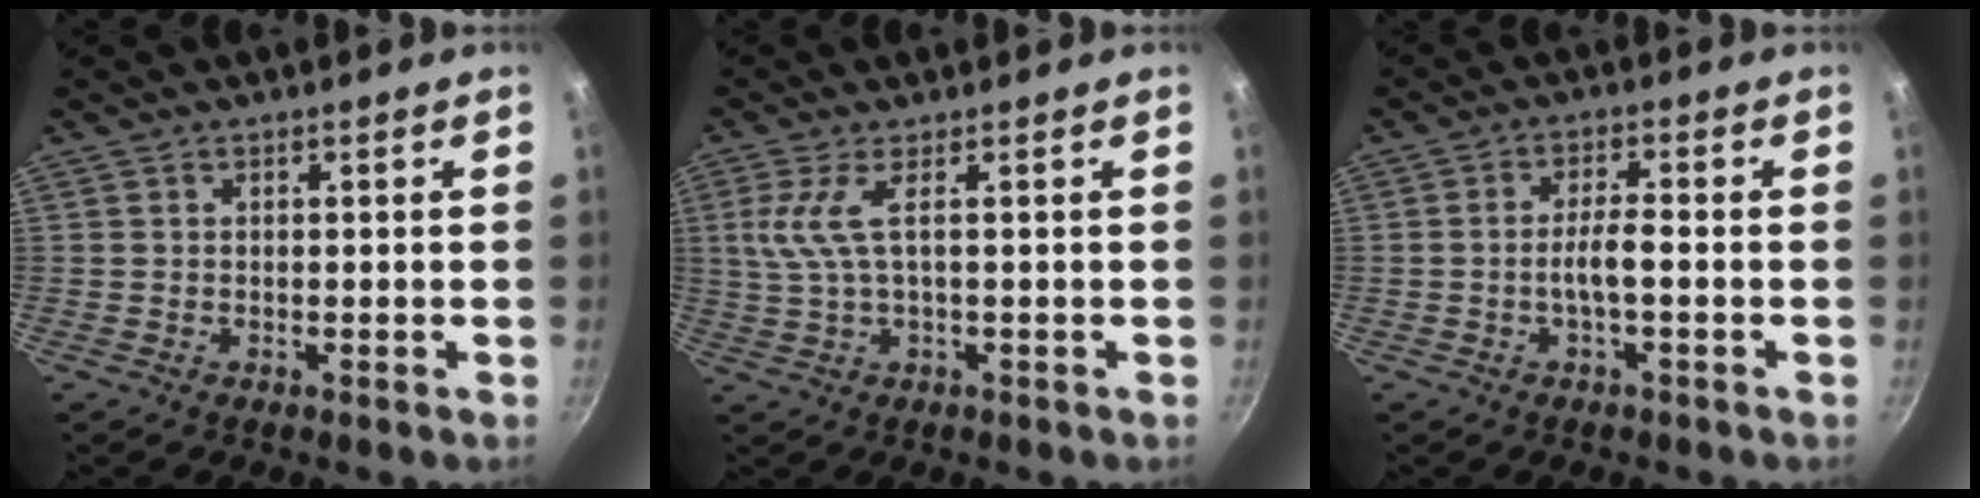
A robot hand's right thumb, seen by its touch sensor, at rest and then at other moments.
{"total": 5.4, "force": [0.7, 1.1, 5.3], "torque": [-0.126, -0.001, 0.020]}
{"total": 4.2, "force": [-1.2, 0.8, 3.9], "torque": [-0.077, 0.020, -0.025]}